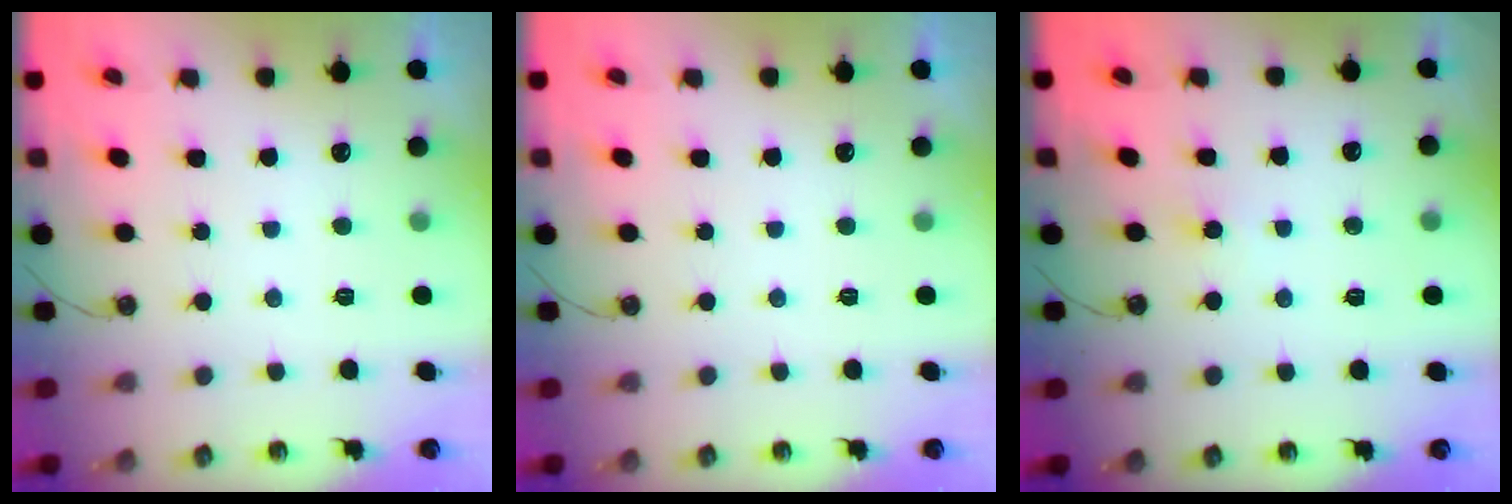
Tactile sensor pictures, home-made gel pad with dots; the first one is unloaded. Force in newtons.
{"total": 0.0}
{"total": 3.9, "press": 3.9, "slide": 0.5}